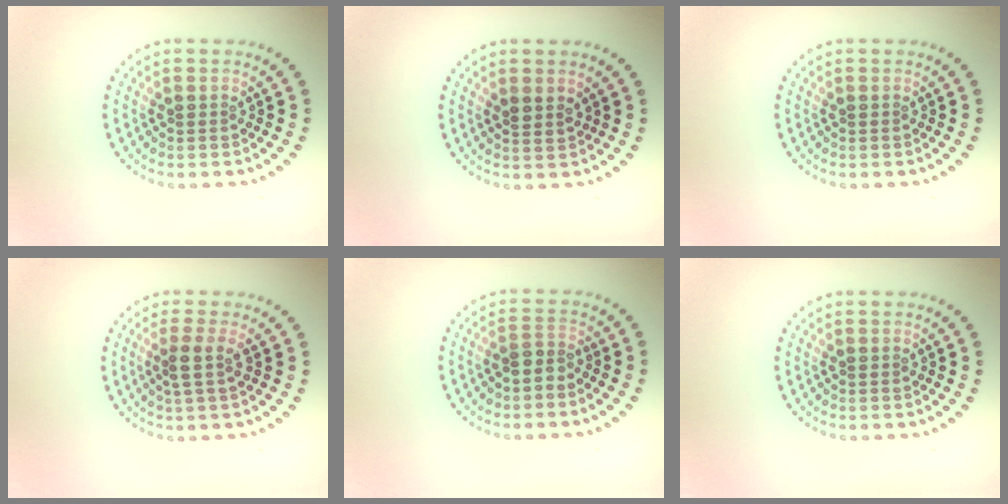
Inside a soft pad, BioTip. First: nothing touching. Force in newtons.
{"total": 1.3, "press": 1.1, "slide": 0.7}
{"total": 0.0}
{"total": 2.0, "press": 1.6, "slide": 1.2}
{"total": 1.4, "press": 0.9, "slide": 1.0}
{"total": 0.0}